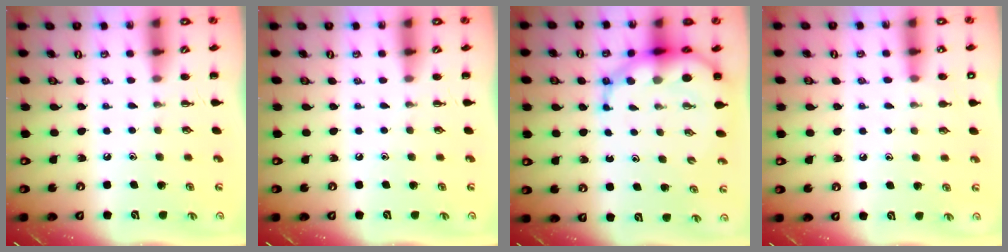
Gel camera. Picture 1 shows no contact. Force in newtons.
{"total": 0.0}
{"total": 10.7, "press": 10.4, "slide": 2.9}
{"total": 8.5, "press": 8.1, "slide": 2.5}